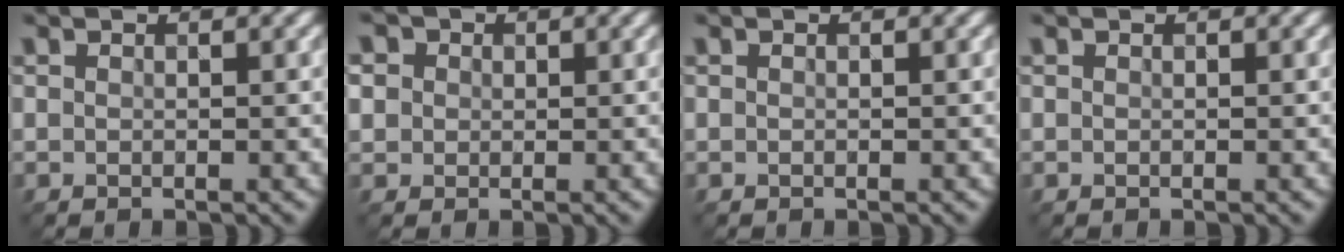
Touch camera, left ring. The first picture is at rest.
{"total": 4.5, "force": [1.7, 3.7, 1.9], "torque": [-0.047, 0.022, 0.015]}
{"total": 0.0}
{"total": 0.0}